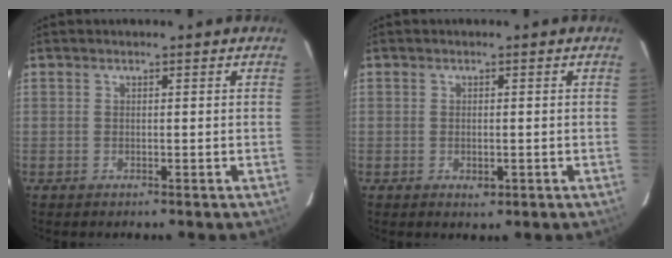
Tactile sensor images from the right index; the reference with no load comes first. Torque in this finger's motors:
{"motor_torque": [0.10, -0.15, -0.05, 0.01]}